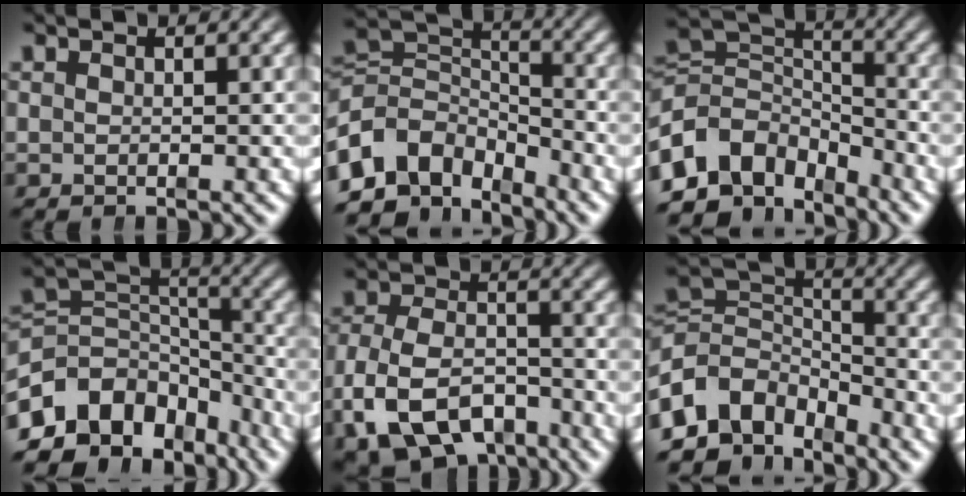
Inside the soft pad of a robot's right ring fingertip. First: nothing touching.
{"total": 12.0, "force": [-3.0, 9.2, 7.0], "torque": [-0.146, -0.053, -0.039]}
{"total": 13.3, "force": [-3.1, 10.6, 7.5], "torque": [-0.157, -0.054, -0.041]}
{"total": 15.2, "force": [-5.0, 11.9, 8.0], "torque": [-0.159, -0.045, -0.074]}
{"total": 9.7, "force": [-5.8, 6.5, 4.4], "torque": [-0.098, -0.047, -0.083]}
{"total": 12.0, "force": [-2.7, 9.4, 7.1], "torque": [-0.147, -0.052, -0.035]}